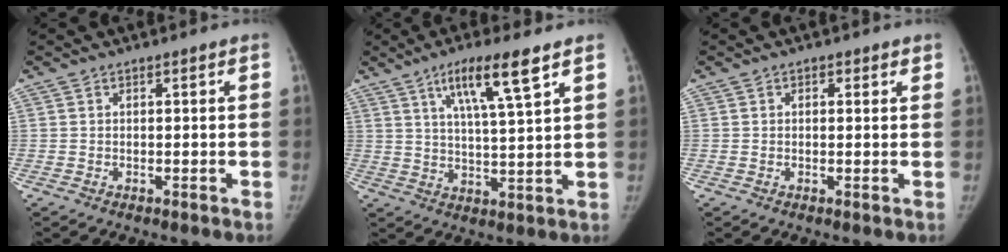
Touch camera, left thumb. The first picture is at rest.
{"total": 10.4, "force": [5.7, 1.1, 8.6], "torque": [-0.150, -0.025, 0.101]}
{"total": 1.3, "force": [0.7, 0.9, 0.6], "torque": [0.010, -0.001, 0.004]}